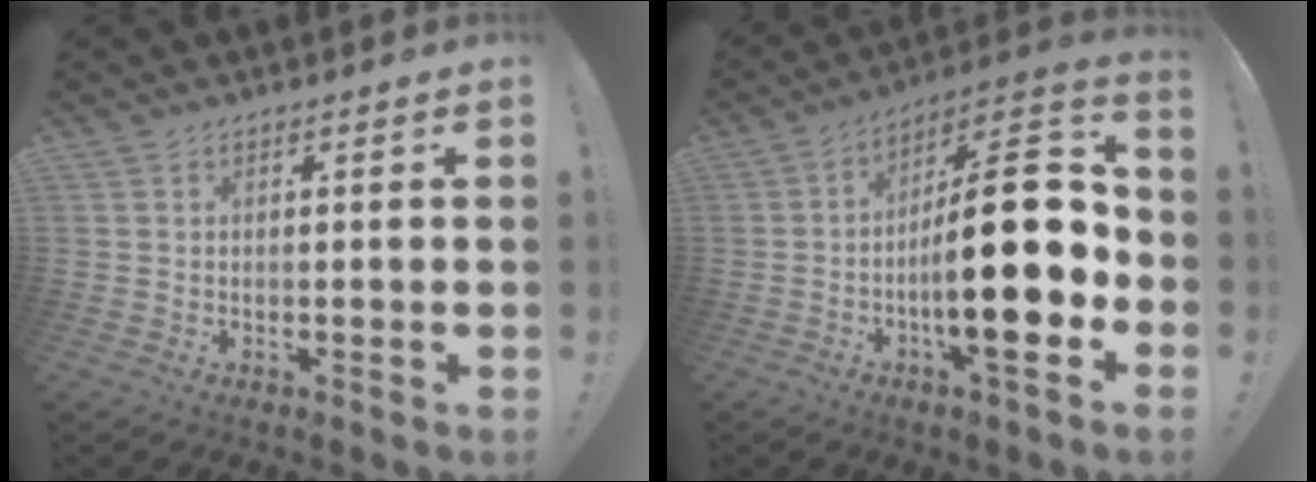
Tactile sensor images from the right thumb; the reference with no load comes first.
{"total": 23.9, "force": [-3.3, 7.2, 22.6], "torque": [-0.377, 0.015, -0.055]}